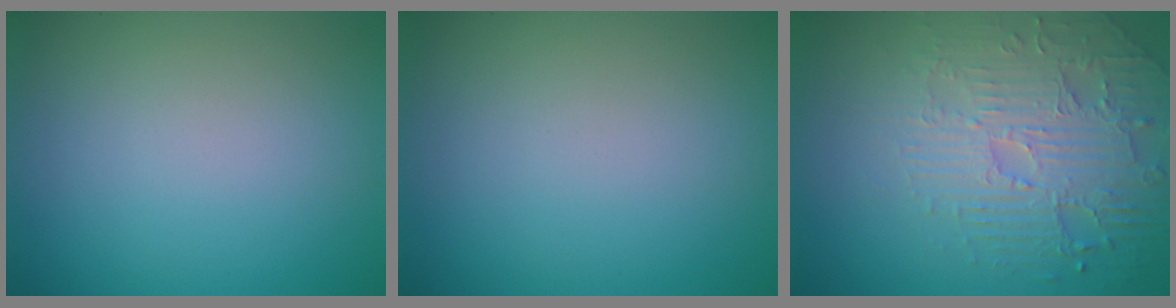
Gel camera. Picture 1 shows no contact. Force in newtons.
{"total": 0.0}
{"total": 4.4, "press": 4.1, "slide": 1.5}